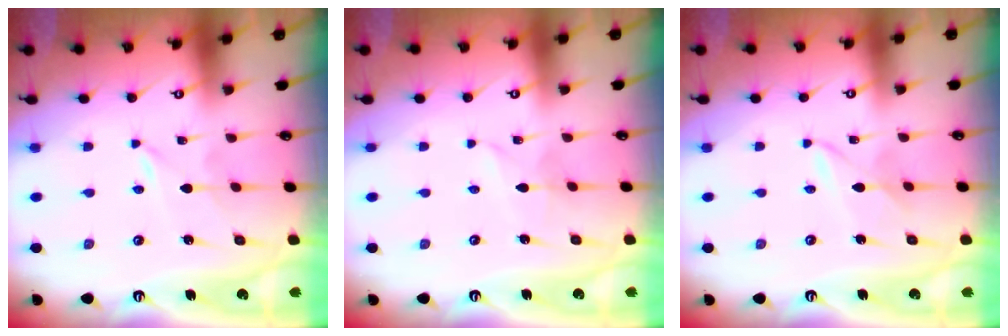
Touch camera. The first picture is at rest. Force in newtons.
{"total": 1.7, "press": 1.7, "slide": 0.1}
{"total": 2.6, "press": 2.6, "slide": 0.2}